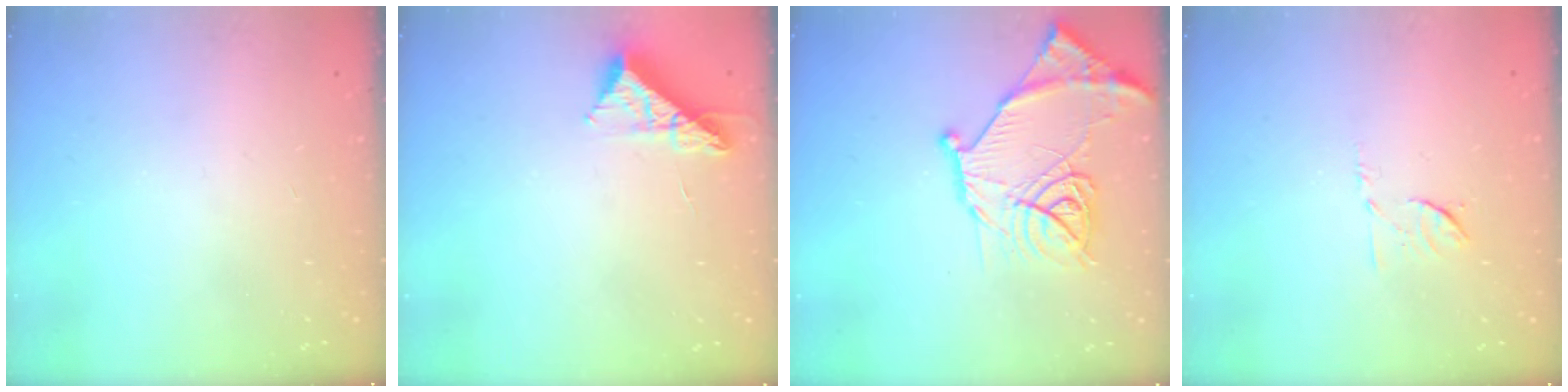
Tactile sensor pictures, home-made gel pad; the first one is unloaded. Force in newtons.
{"total": 8.9, "press": 8.9, "slide": 0.3}
{"total": 16.8, "press": 16.7, "slide": 1.5}
{"total": 6.6, "press": 6.5, "slide": 1.1}